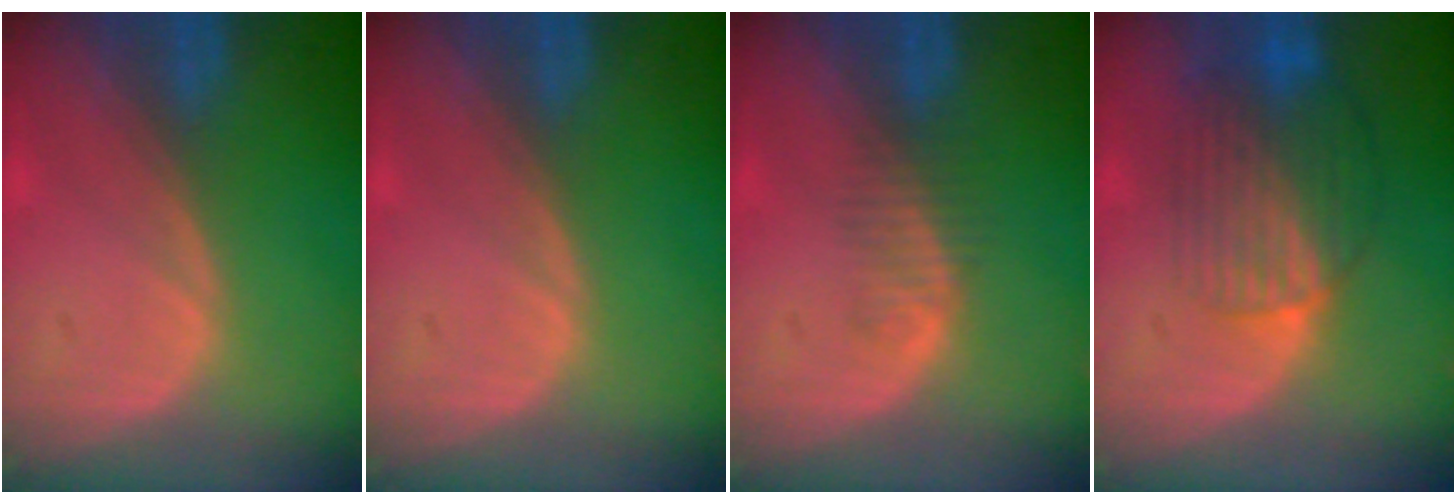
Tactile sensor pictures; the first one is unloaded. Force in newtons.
{"total": 0.0}
{"total": 2.2, "press": 2.0, "slide": 0.9}
{"total": 8.1, "press": 7.4, "slide": 3.2}